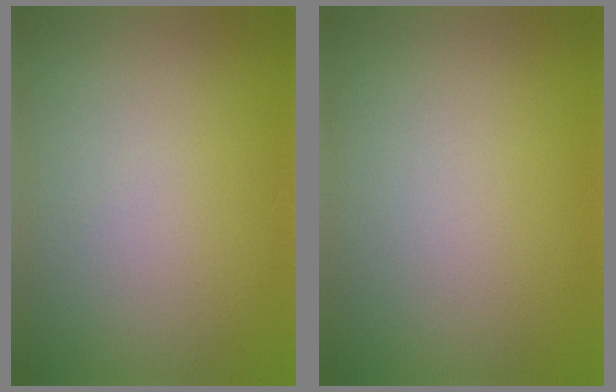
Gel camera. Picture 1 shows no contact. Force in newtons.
{"total": 0.0}